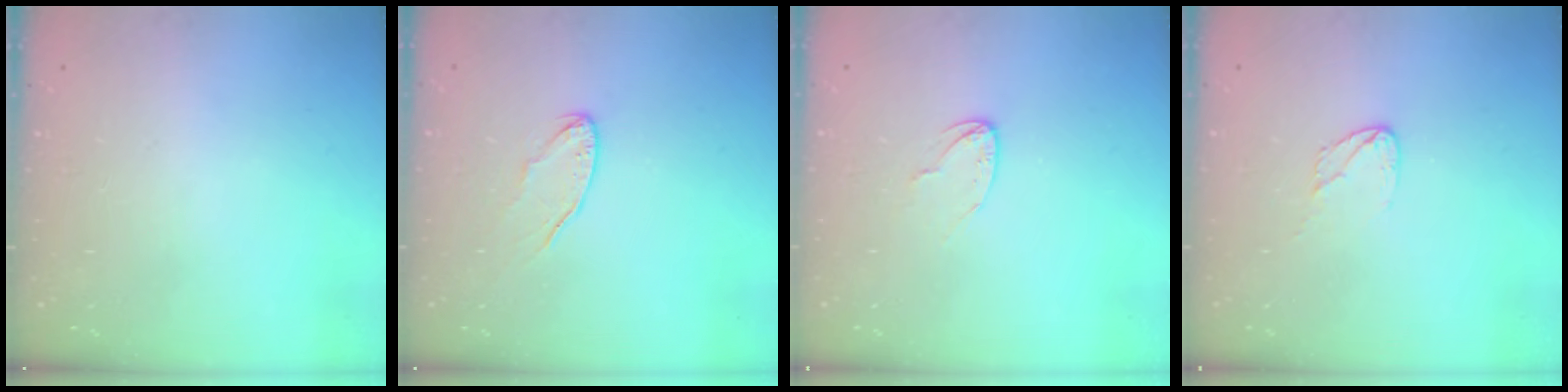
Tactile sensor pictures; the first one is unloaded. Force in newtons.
{"total": 5.4, "press": 5.4, "slide": 0.5}
{"total": 4.3, "press": 4.3, "slide": 0.3}
{"total": 4.8, "press": 4.8, "slide": 0.4}